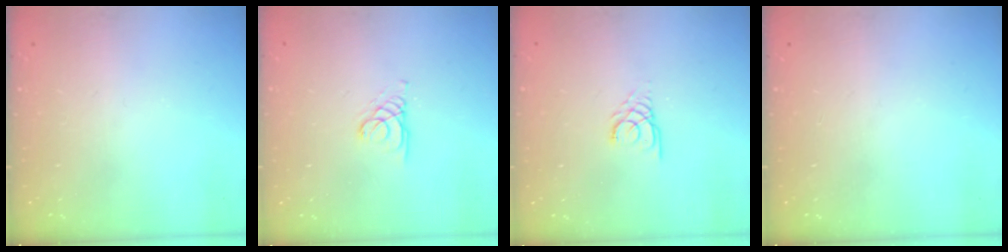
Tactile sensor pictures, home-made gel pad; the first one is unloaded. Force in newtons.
{"total": 1.5, "press": 1.5, "slide": 0.1}
{"total": 2.2, "press": 2.2, "slide": 0.2}
{"total": 0.0}